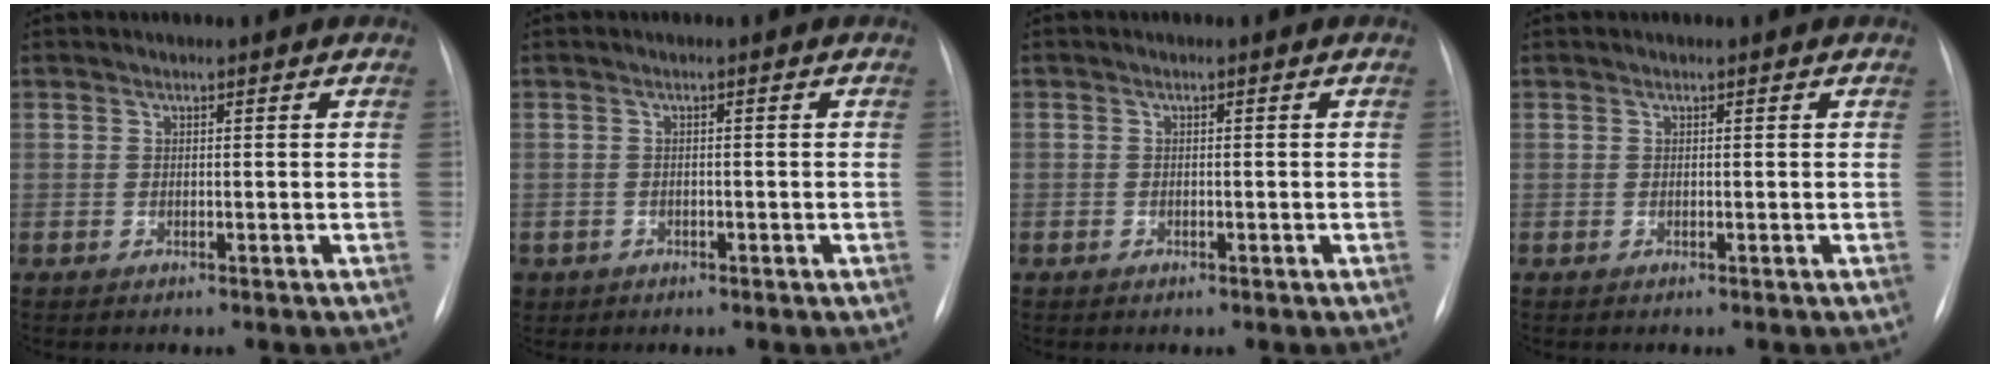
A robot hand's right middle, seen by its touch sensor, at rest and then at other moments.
{"total": 2.4, "force": [-1.2, 2.0, 0.4], "torque": [-0.011, 0.001, -0.014]}
{"total": 0.7, "force": [-0.4, 0.5, 0.1], "torque": [-0.006, 0.002, -0.006]}
{"total": 0.0}